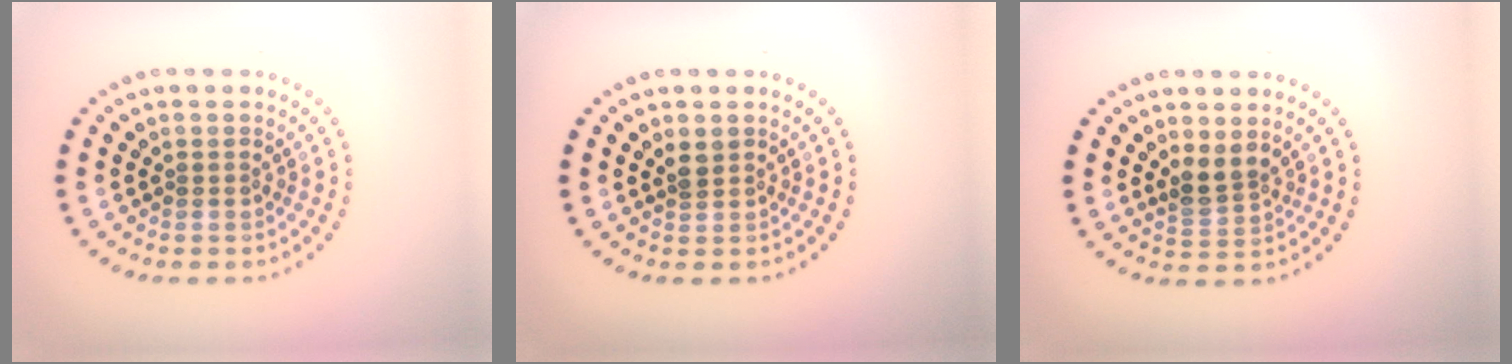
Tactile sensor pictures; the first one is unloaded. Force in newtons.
{"total": 1.4, "press": 1.1, "slide": 0.8}
{"total": 2.2, "press": 1.8, "slide": 1.3}